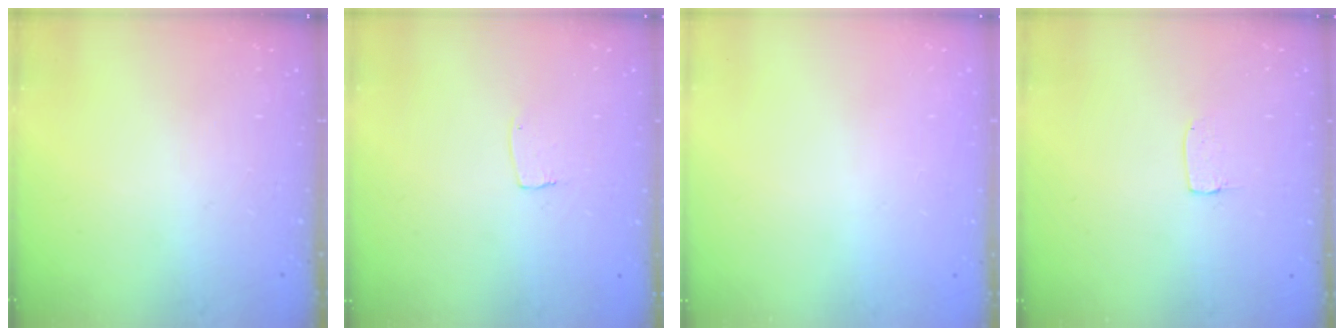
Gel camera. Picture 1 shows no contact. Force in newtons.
{"total": 2.6, "press": 2.6, "slide": 0.1}
{"total": 0.0}
{"total": 3.2, "press": 3.2, "slide": 0.1}